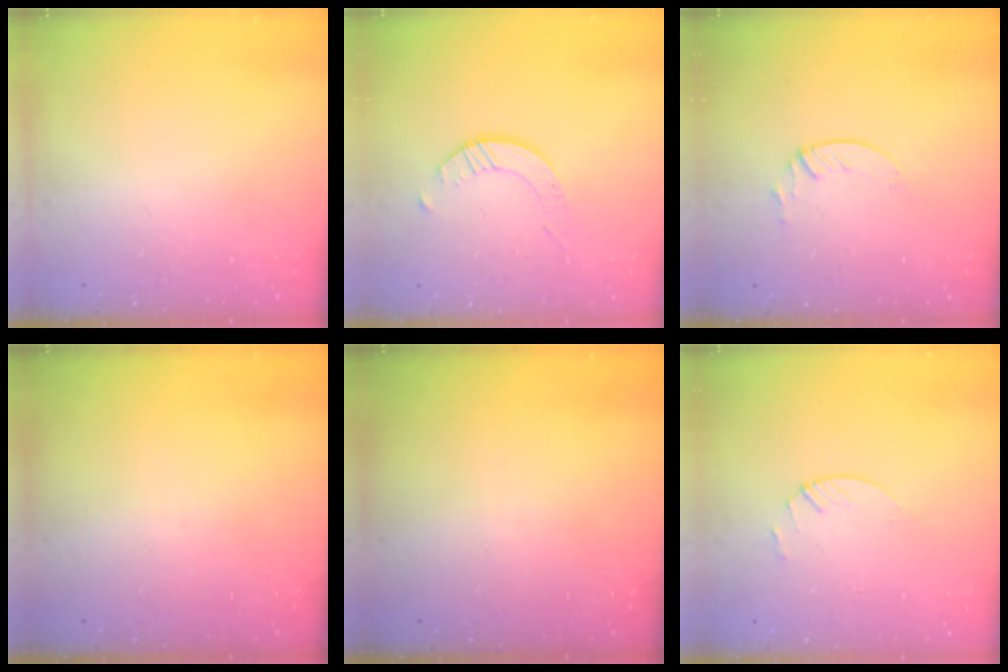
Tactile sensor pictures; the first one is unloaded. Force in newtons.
{"total": 2.9, "press": 2.9, "slide": 0.3}
{"total": 3.3, "press": 3.2, "slide": 0.3}
{"total": 0.0}
{"total": 0.0}
{"total": 3.0, "press": 3.0, "slide": 0.3}